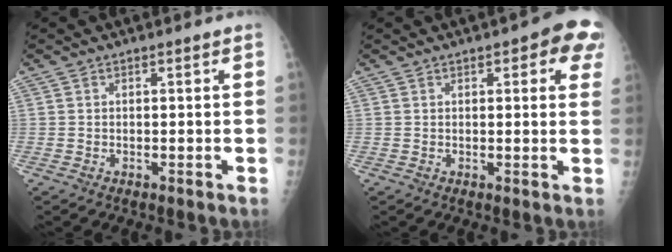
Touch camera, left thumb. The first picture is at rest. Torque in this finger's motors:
{"motor_torque": [0.06, 0.24, 0.22, 0.08, 0.06]}